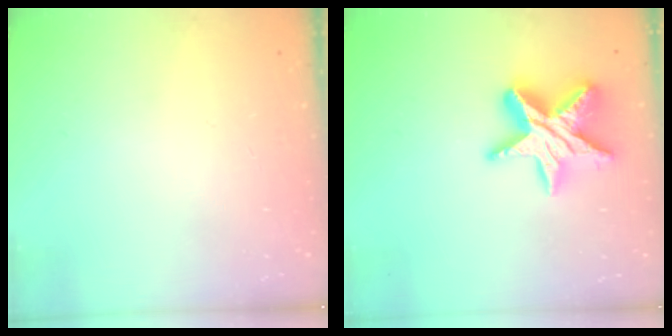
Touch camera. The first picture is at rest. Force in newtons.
{"total": 15.8, "press": 15.8, "slide": 1.2}